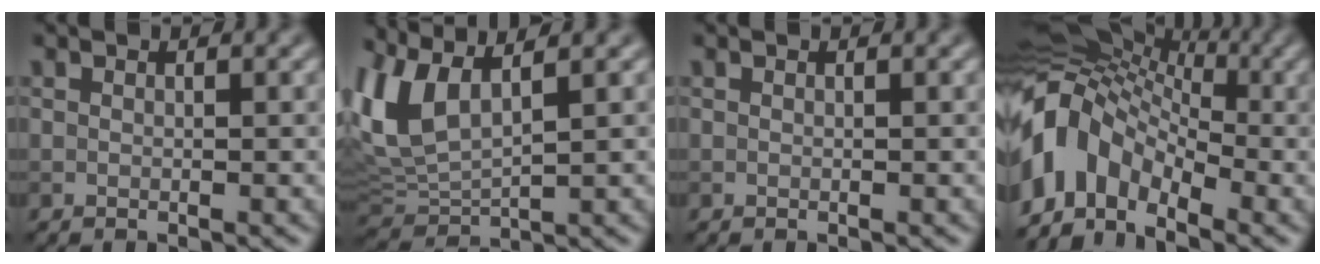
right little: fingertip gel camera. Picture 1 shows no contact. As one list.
[{"total": 6.6, "force": [2.8, 3.1, 5.2], "torque": [-0.136, 0.007, 0.057]}, {"total": 0.0}, {"total": 9.4, "force": [-3.2, 6.6, 5.9], "torque": [-0.108, 0.006, -0.073]}]